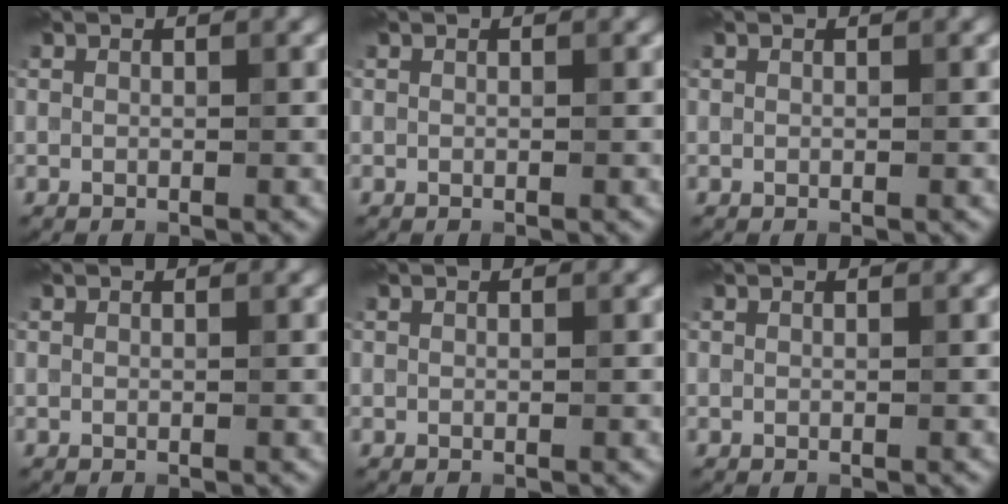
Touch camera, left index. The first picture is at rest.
{"total": 0.0}
{"total": 0.0}
{"total": 0.0}
{"total": 0.0}
{"total": 0.0}